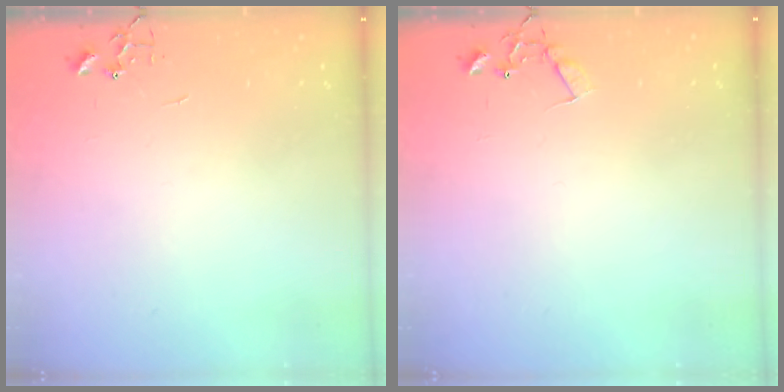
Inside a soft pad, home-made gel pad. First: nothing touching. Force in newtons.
{"total": 7.1, "press": 7.1, "slide": 0.5}